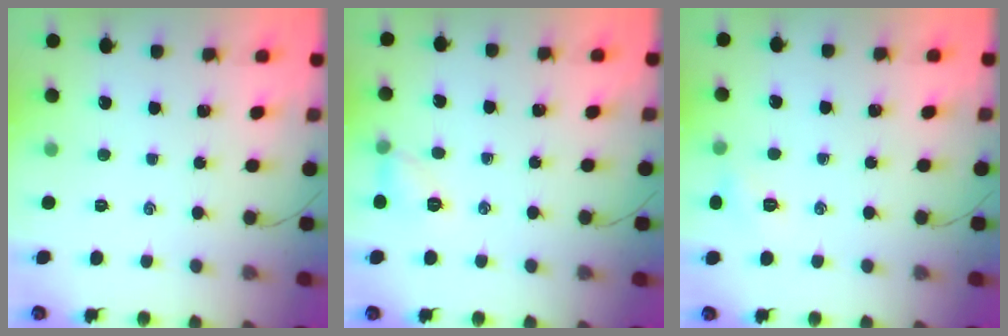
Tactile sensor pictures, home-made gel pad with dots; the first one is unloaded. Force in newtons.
{"total": 6.9, "press": 6.8, "slide": 0.6}
{"total": 5.8, "press": 5.5, "slide": 1.6}